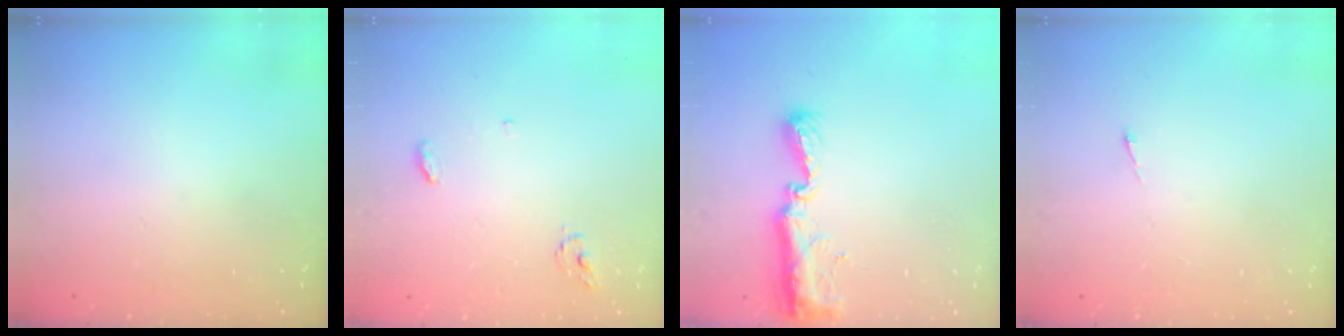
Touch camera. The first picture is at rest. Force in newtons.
{"total": 3.6, "press": 3.5, "slide": 0.3}
{"total": 9.4, "press": 9.4, "slide": 0.8}
{"total": 2.7, "press": 2.7, "slide": 0.4}